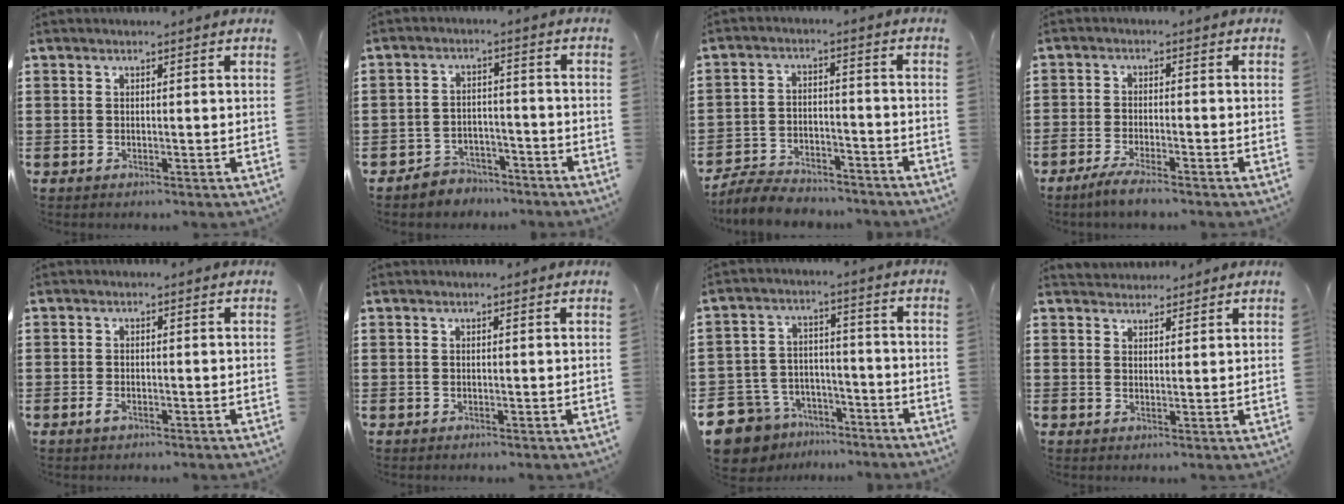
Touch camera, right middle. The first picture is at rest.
{"total": 3.7, "force": [-3.6, 1.0, -0.3], "torque": [-0.004, 0.004, -0.077]}
{"total": 6.2, "force": [-5.9, 1.2, 1.4], "torque": [-0.030, 0.010, -0.117]}
{"total": 3.4, "force": [-2.9, 0.1, 1.7], "torque": [-0.036, -0.003, -0.058]}
{"total": 1.5, "force": [-0.9, 0.6, 1.1], "torque": [-0.036, -0.006, -0.022]}
{"total": 0.0}
{"total": 7.8, "force": [-7.0, 3.3, 0.7], "torque": [-0.050, 0.015, -0.146]}
{"total": 2.4, "force": [2.3, 0.5, -0.5], "torque": [0.001, -0.003, 0.046]}